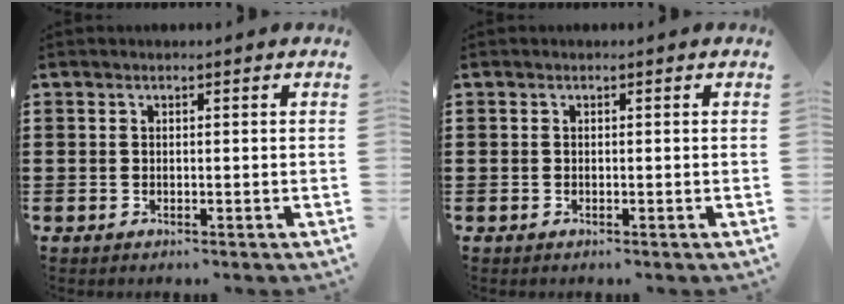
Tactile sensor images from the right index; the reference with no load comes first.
{"total": 0.0}